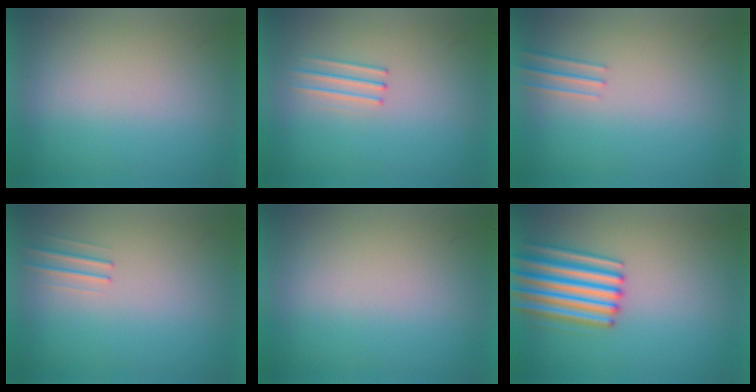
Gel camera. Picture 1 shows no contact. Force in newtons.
{"total": 1.1}
{"total": 1.0}
{"total": 1.0}
{"total": 1.1}
{"total": 4.7}